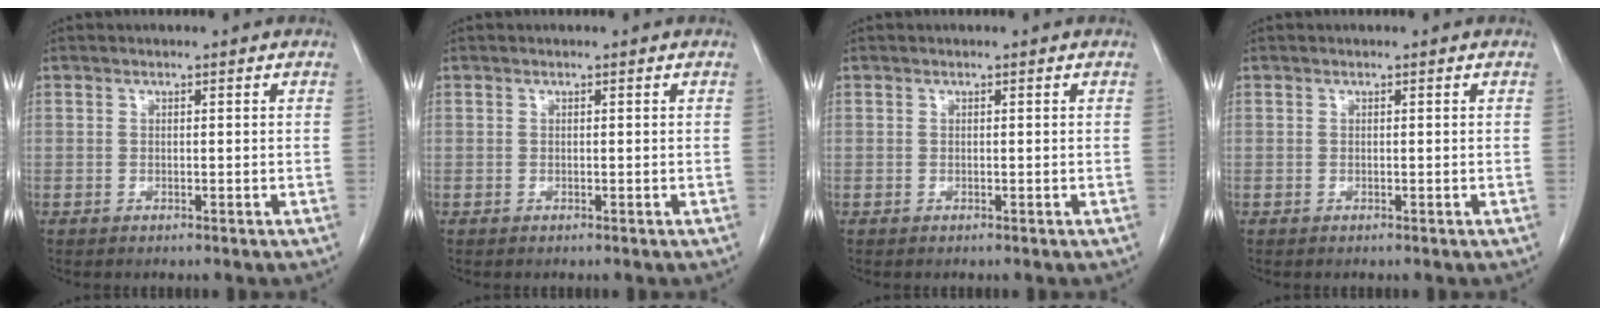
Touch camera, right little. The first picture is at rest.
{"total": 0.0}
{"total": 0.0}
{"total": 0.0}